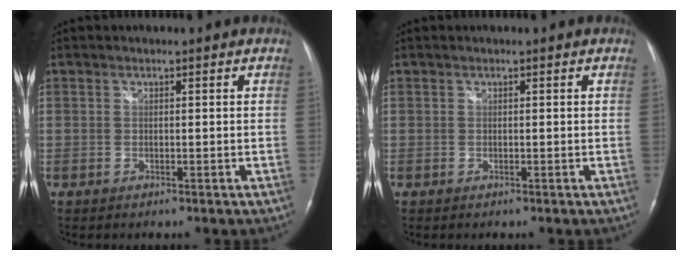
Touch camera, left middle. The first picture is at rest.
{"total": 0.0}